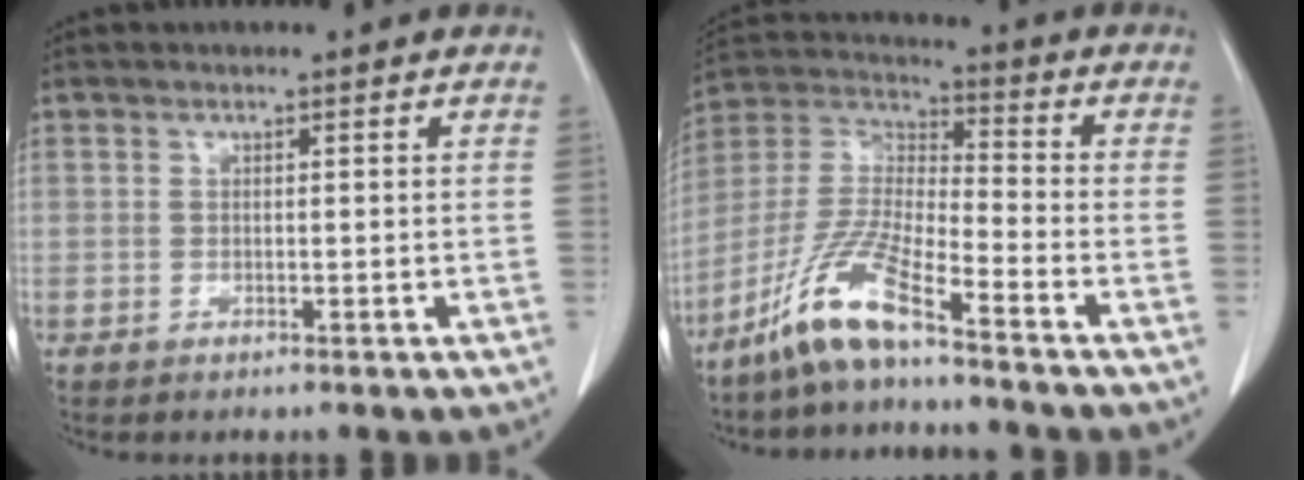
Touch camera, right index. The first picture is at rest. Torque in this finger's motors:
{"motor_torque": [1.32, -0.80, 0.30, 0.10]}